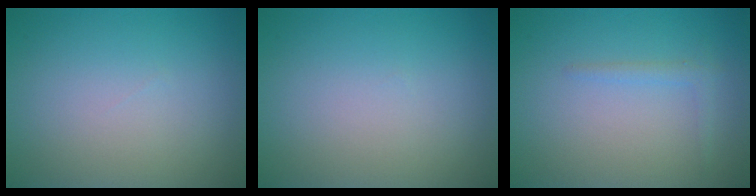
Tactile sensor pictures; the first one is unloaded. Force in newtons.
{"total": 0.0}
{"total": 1.1, "press": 1.1, "slide": 0.1}